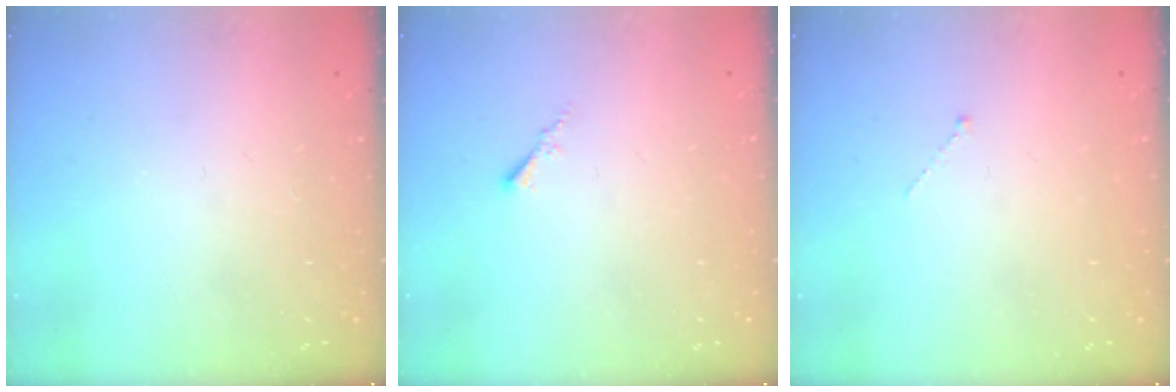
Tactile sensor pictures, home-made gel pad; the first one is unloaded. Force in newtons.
{"total": 0.0}
{"total": 0.0}